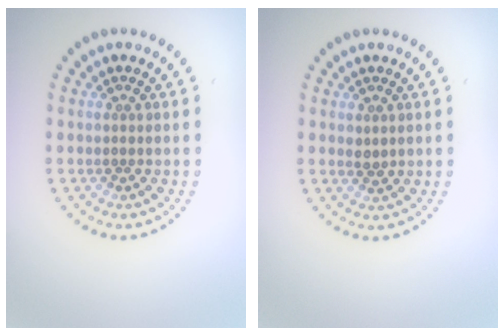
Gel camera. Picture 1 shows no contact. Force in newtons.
{"total": 0.8, "press": 0.8, "slide": 0.2}